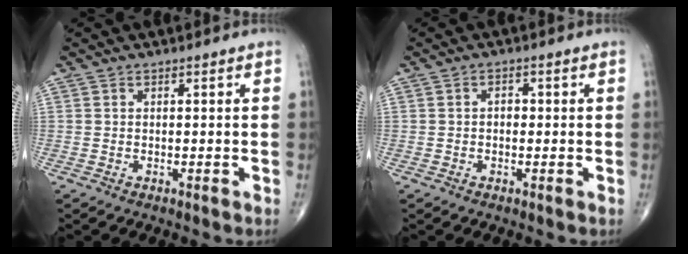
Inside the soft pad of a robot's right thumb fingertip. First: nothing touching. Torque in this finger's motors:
{"motor_torque": [-0.21, 0.17, 0.40, 0.01, 0.00]}